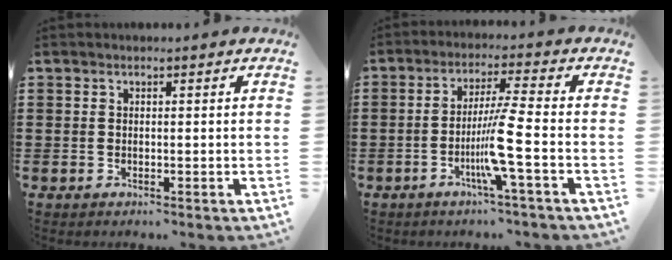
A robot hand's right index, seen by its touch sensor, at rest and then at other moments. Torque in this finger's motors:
{"motor_torque": [0.21, -0.04, 0.36, 0.13]}